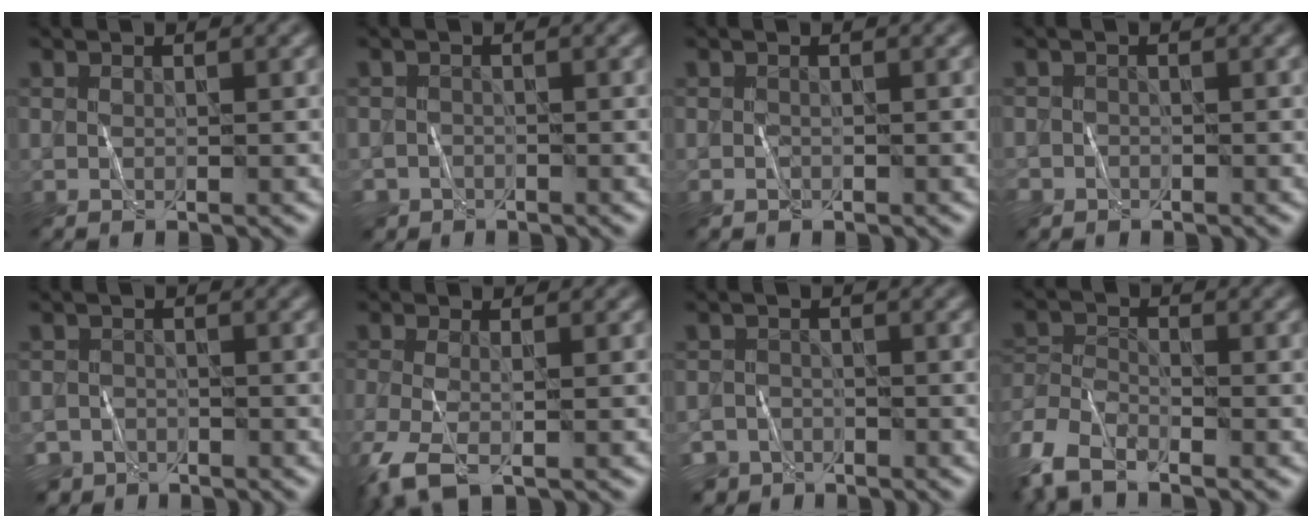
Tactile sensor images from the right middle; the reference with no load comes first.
{"total": 1.9, "force": [-1.4, 1.2, -0.2], "torque": [0.013, 0.002, -0.025]}
{"total": 0.5, "force": [-0.2, 0.4, 0.2], "torque": [-0.004, -0.001, -0.003]}
{"total": 1.5, "force": [-1.0, 1.1, 0.0], "torque": [0.005, 0.004, -0.019]}
{"total": 3.3, "force": [-2.7, 1.9, 0.1], "torque": [0.012, -0.001, -0.048]}
{"total": 4.6, "force": [-2.4, 1.7, 3.5], "torque": [-0.089, -0.011, -0.052]}
{"total": 3.7, "force": [-3.0, 2.2, 0.3], "torque": [0.009, -0.003, -0.050]}
{"total": 5.4, "force": [-4.1, 2.1, 2.8], "torque": [-0.062, -0.006, -0.093]}